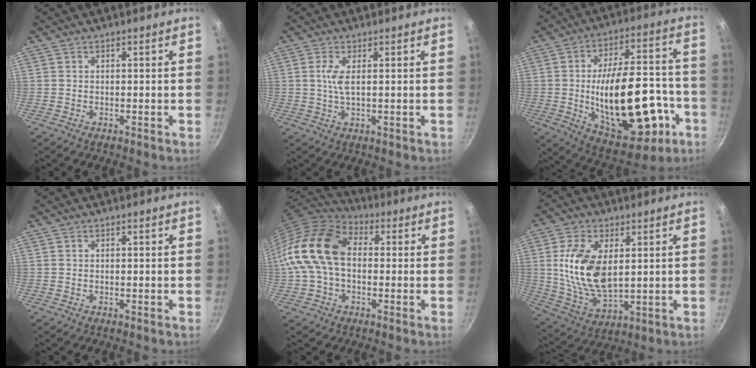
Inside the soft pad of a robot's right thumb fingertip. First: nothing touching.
{"total": 3.5, "force": [0.6, 0.9, 3.4], "torque": [-0.078, -0.001, 0.014]}
{"total": 27.1, "force": [-6.5, 13.3, 22.7], "torque": [-0.319, 0.042, -0.066]}
{"total": 0.0}
{"total": 16.7, "force": [0.2, 11.5, 12.1], "torque": [-0.217, 0.038, -0.013]}
{"total": 15.1, "force": [2.6, 8.2, 12.4], "torque": [-0.231, -0.018, 0.058]}